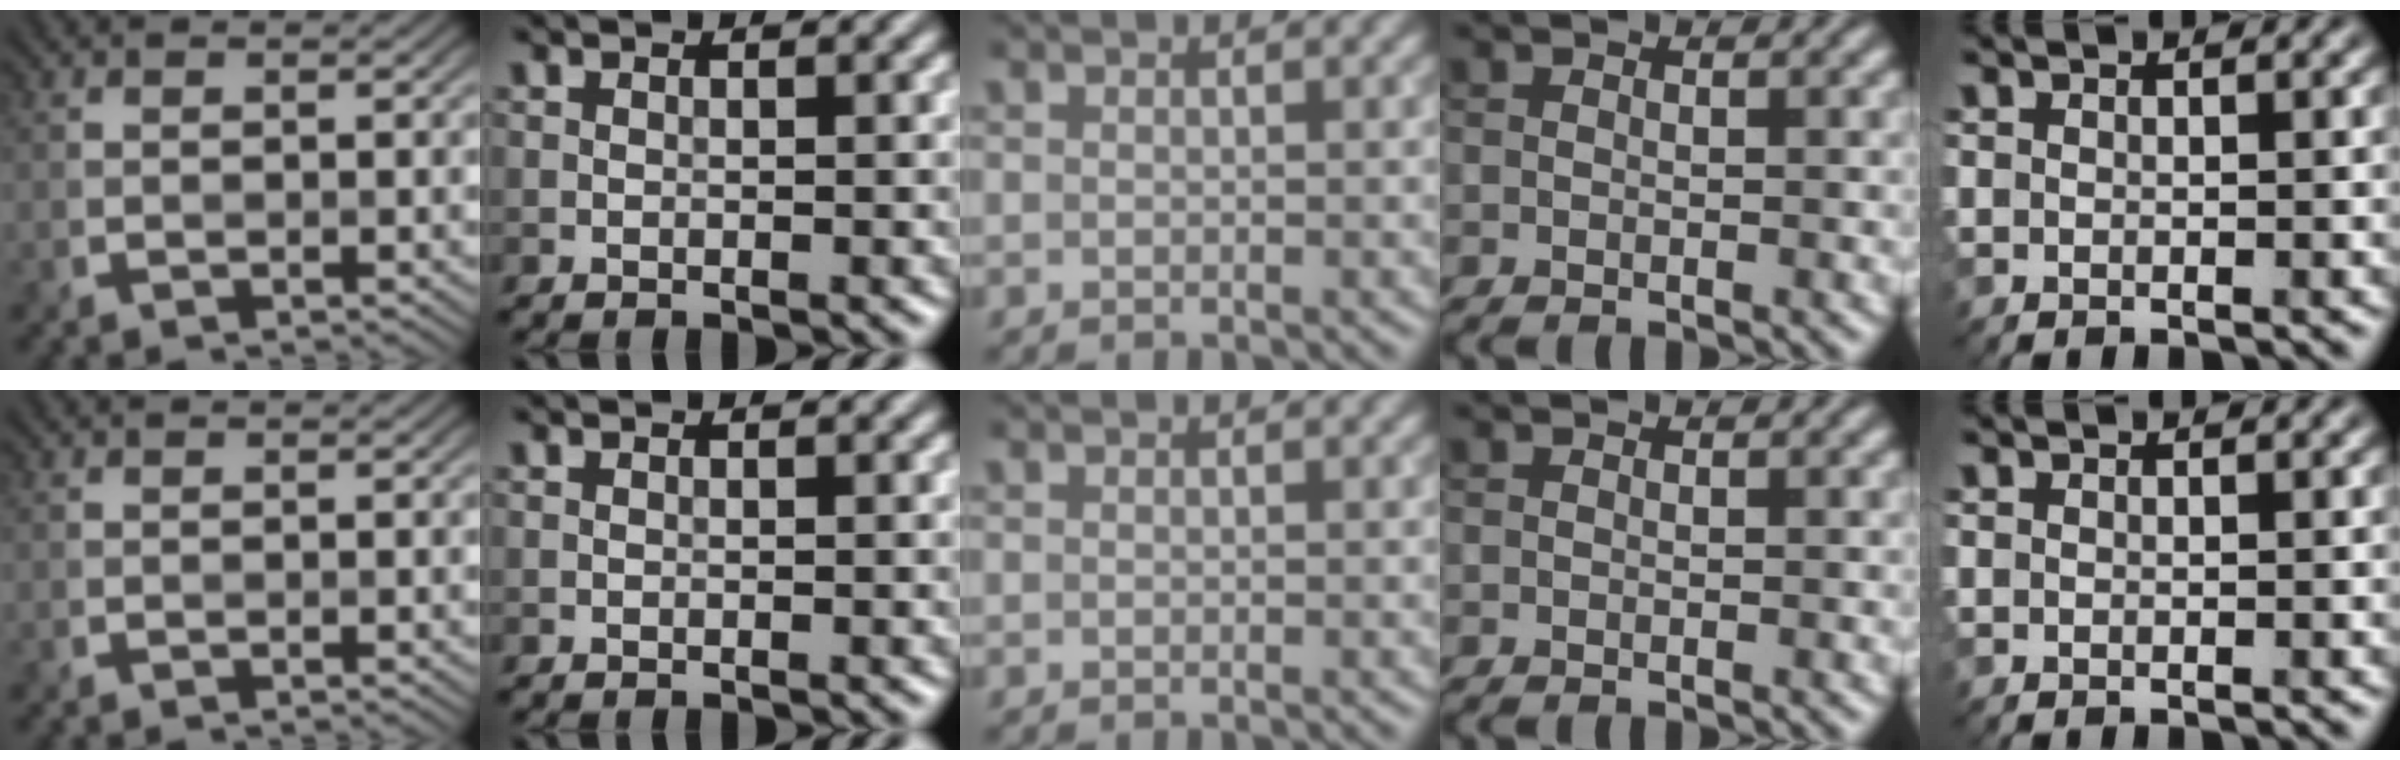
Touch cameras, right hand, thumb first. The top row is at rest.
{}